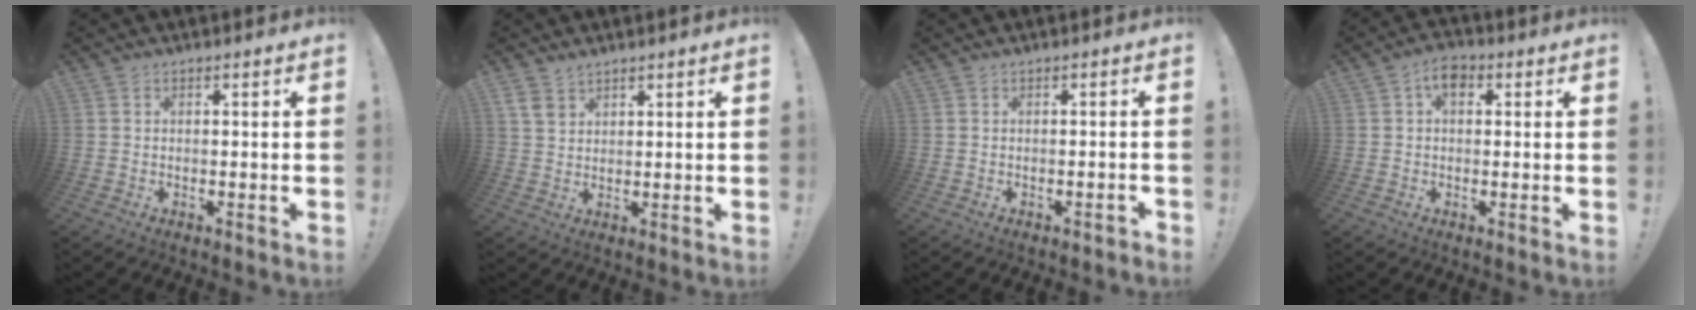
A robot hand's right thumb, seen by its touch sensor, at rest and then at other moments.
{"total": 4.6, "force": [3.4, 2.6, 1.7], "torque": [-0.027, -0.016, 0.066]}
{"total": 1.1, "force": [-1.0, -0.2, 0.5], "torque": [-0.013, 0.004, -0.016]}
{"total": 5.3, "force": [1.6, 3.3, 3.8], "torque": [-0.054, 0.003, 0.026]}